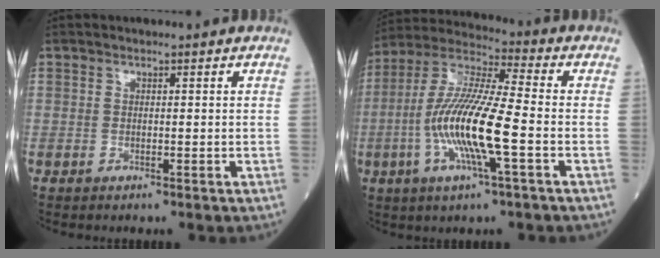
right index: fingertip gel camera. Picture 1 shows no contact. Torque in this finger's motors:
{"motor_torque": [1.30, -0.83, 0.42, 0.21]}